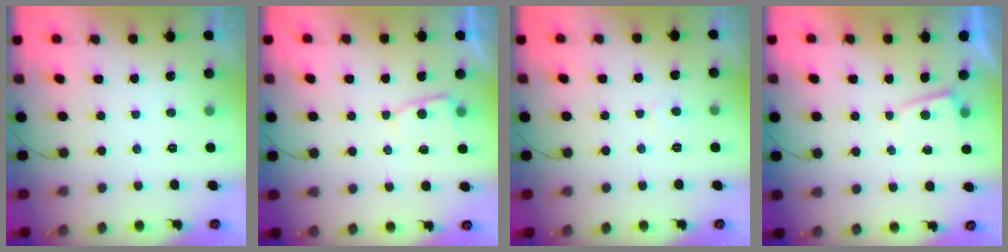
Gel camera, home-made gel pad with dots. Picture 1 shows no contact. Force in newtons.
{"total": 3.6, "press": 3.6, "slide": 0.4}
{"total": 2.4, "press": 2.4, "slide": 0.2}
{"total": 2.0, "press": 2.0, "slide": 0.3}